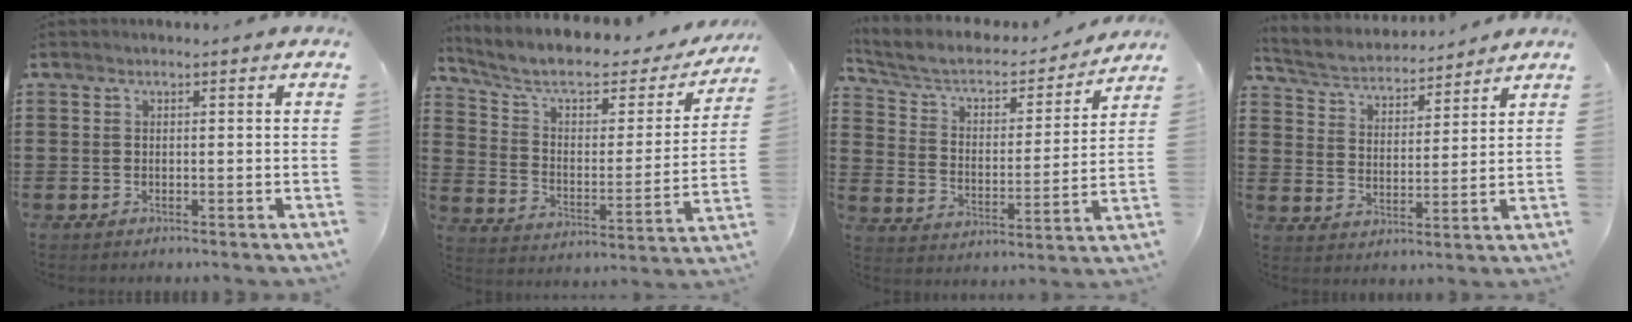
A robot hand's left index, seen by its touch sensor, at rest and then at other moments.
{"total": 8.0, "force": [6.1, 2.6, 4.4], "torque": [-0.113, -0.035, 0.103]}
{"total": 5.1, "force": [4.1, 2.2, 2.0], "torque": [-0.061, -0.029, 0.063]}
{"total": 4.1, "force": [4.0, 0.6, 0.3], "torque": [-0.031, -0.029, 0.065]}